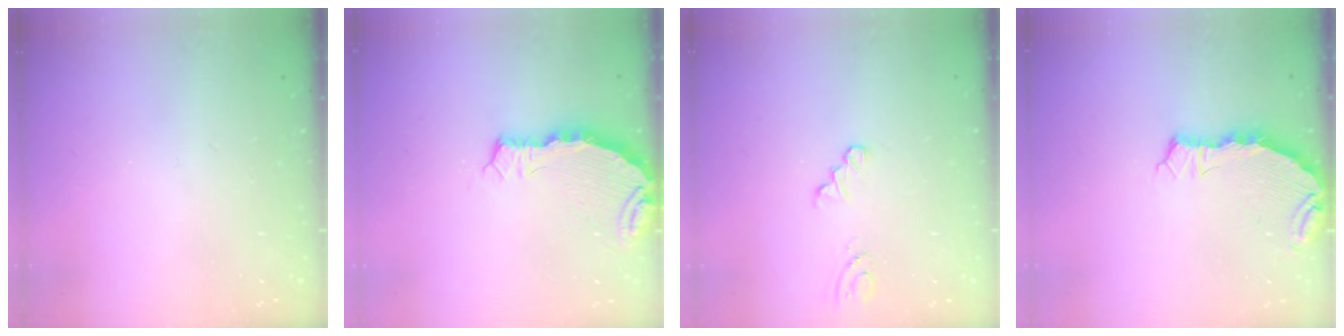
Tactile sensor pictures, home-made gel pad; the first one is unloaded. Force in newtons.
{"total": 5.6, "press": 5.5, "slide": 1.0}
{"total": 0.0}
{"total": 7.0, "press": 5.6, "slide": 4.3}